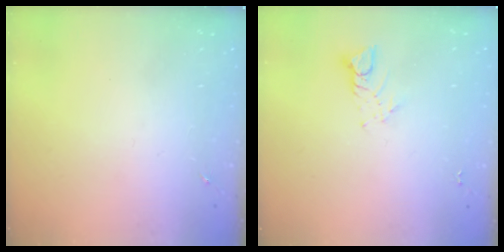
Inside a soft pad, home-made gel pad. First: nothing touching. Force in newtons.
{"total": 3.8, "press": 3.7, "slide": 0.3}